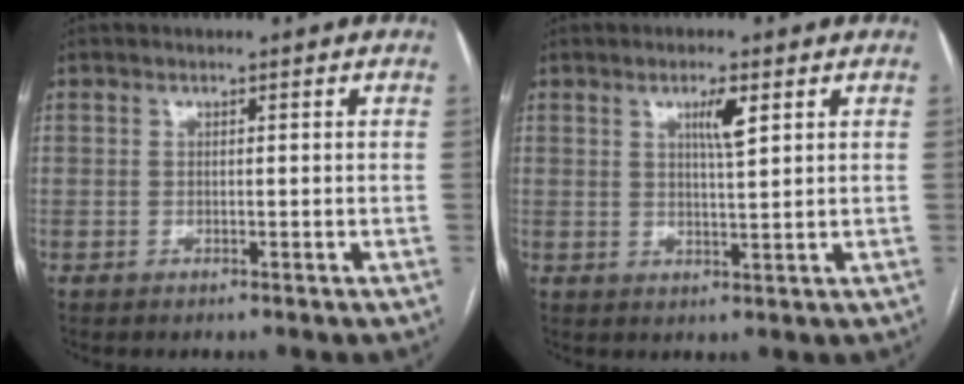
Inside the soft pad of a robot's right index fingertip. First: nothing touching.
{"total": 3.8, "force": [1.7, 0.3, 3.3], "torque": [-0.057, -0.001, 0.030]}